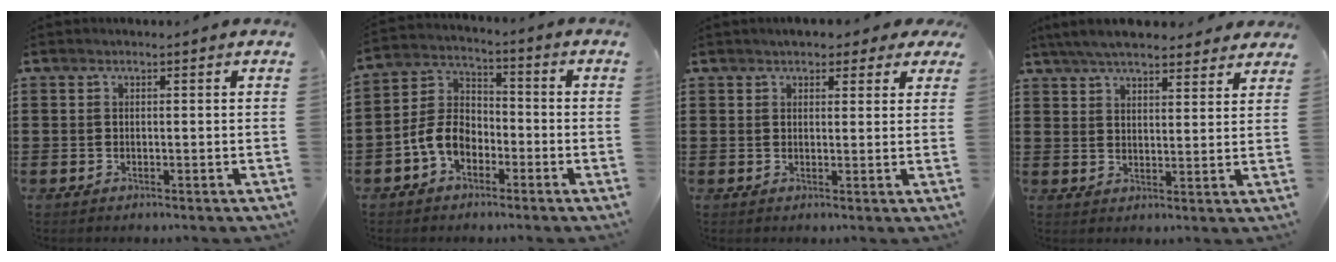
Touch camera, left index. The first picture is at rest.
{"total": 6.7, "force": [-3.5, 4.4, 3.7], "torque": [-0.104, 0.006, -0.078]}
{"total": 2.8, "force": [2.2, 1.3, 1.1], "torque": [-0.022, 0.004, 0.038]}
{"total": 6.0, "force": [5.5, 1.2, 2.2], "torque": [-0.060, -0.007, 0.102]}